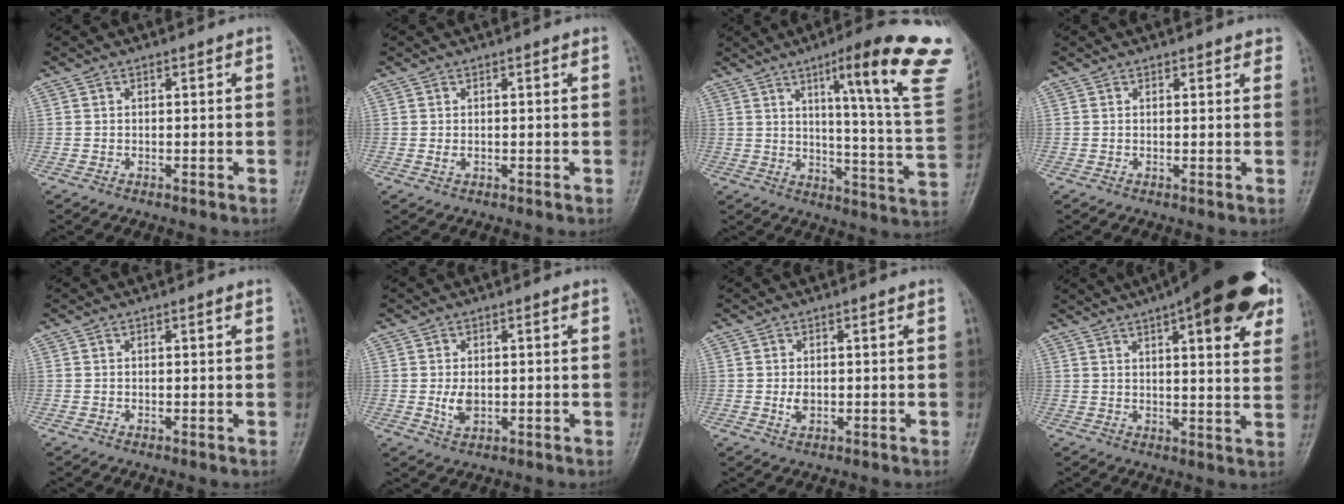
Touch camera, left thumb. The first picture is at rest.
{"total": 1.1, "force": [0.2, 0.6, 1.0], "torque": [-0.015, 0.002, 0.008]}
{"total": 23.8, "force": [12.4, 2.6, 20.1], "torque": [-0.249, -0.053, 0.163]}
{"total": 1.8, "force": [1.5, 0.7, 0.7], "torque": [0.007, -0.003, 0.013]}
{"total": 0.7, "force": [0.4, 0.1, 0.5], "torque": [-0.009, 0.000, 0.004]}
{"total": 3.4, "force": [0.0, 2.1, 2.7], "torque": [-0.043, -0.007, 0.005]}
{"total": 2.2, "force": [0.1, 1.4, 1.7], "torque": [-0.026, -0.004, 0.005]}
{"total": 22.0, "force": [11.6, 6.7, 17.4], "torque": [-0.218, -0.008, 0.150]}